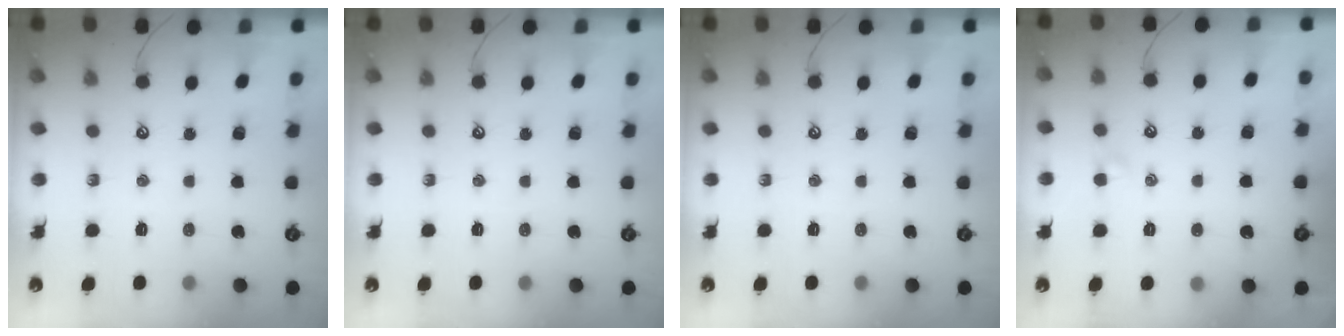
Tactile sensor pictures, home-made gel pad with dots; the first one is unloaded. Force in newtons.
{"total": 0.0}
{"total": 0.0}
{"total": 0.8, "press": 0.6, "slide": 0.6}